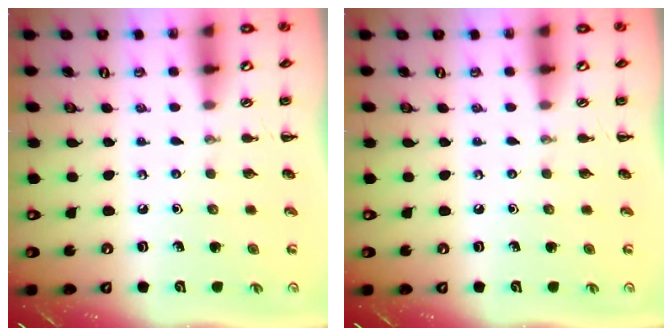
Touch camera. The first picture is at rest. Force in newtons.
{"total": 0.0}